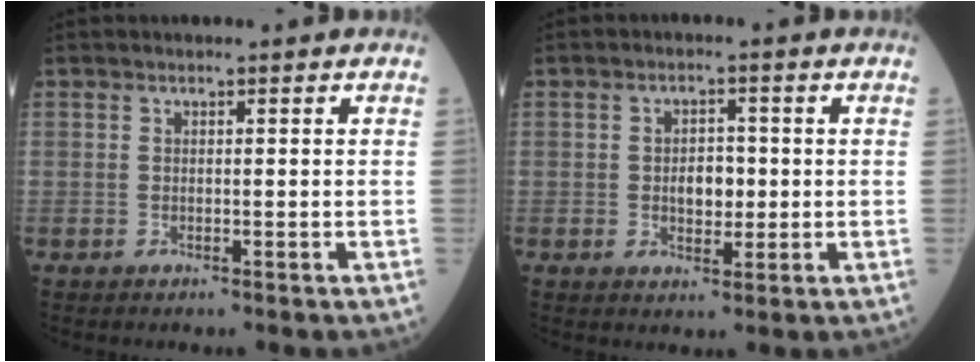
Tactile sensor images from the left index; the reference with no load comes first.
{"total": 3.8, "force": [-0.1, 2.3, 3.0], "torque": [-0.047, 0.004, 0.002]}